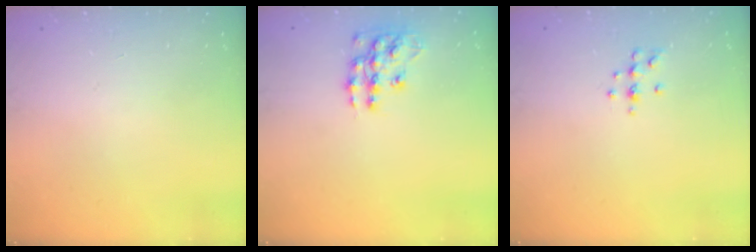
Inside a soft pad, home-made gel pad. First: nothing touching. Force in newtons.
{"total": 11.7, "press": 11.6, "slide": 0.8}
{"total": 5.5, "press": 5.2, "slide": 1.6}